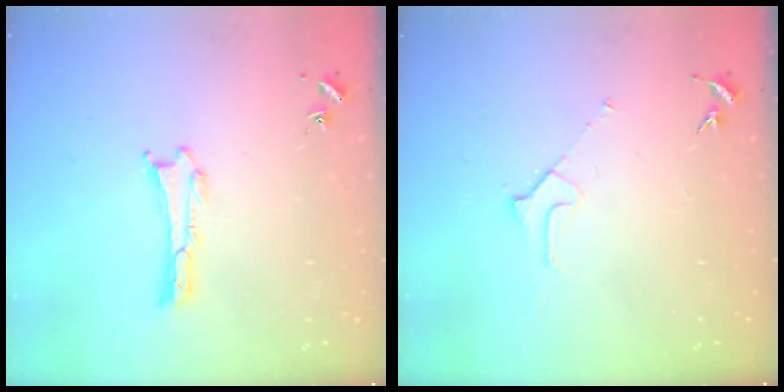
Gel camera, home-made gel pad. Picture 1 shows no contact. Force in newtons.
{"total": 2.1, "press": 2.1, "slide": 0.1}